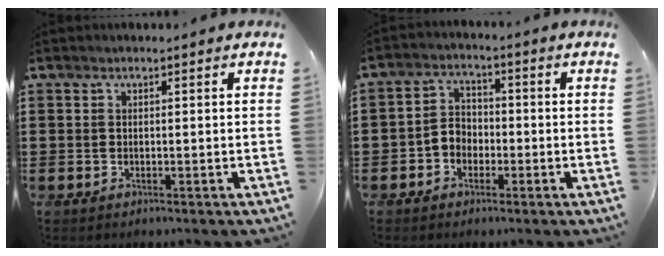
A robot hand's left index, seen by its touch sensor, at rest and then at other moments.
{"total": 3.5, "force": [-1.9, 2.6, 1.3], "torque": [-0.032, 0.009, -0.043]}